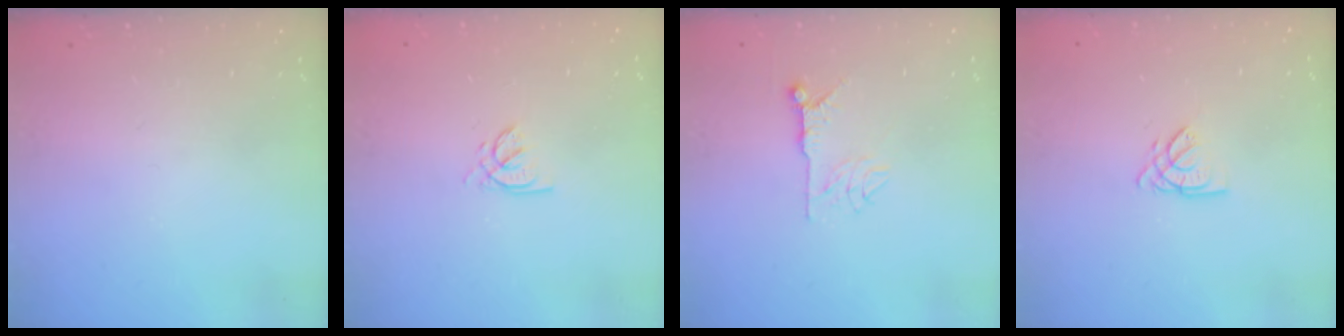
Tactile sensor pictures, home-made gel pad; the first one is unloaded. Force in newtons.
{"total": 1.5, "press": 1.5, "slide": 0.2}
{"total": 7.2, "press": 7.2, "slide": 0.5}
{"total": 2.7, "press": 2.7, "slide": 0.3}